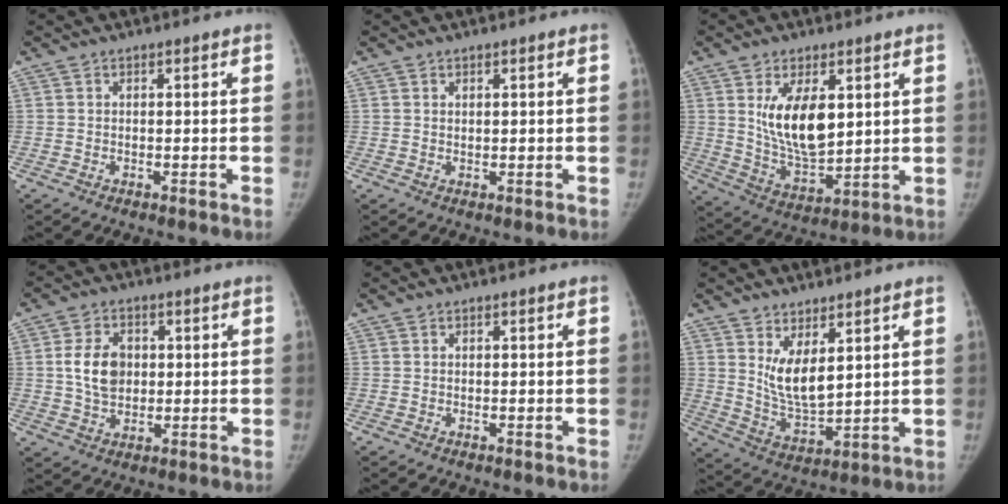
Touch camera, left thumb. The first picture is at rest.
{"total": 0.8, "force": [0.6, 0.3, 0.5], "torque": [-0.006, -0.005, 0.013]}
{"total": 12.9, "force": [3.8, 6.4, 10.6], "torque": [-0.164, -0.031, 0.083]}
{"total": 8.0, "force": [1.2, 5.8, 5.5], "torque": [-0.080, -0.004, 0.024]}
{"total": 0.0}
{"total": 8.5, "force": [3.9, 3.5, 6.7], "torque": [-0.106, -0.045, 0.087]}